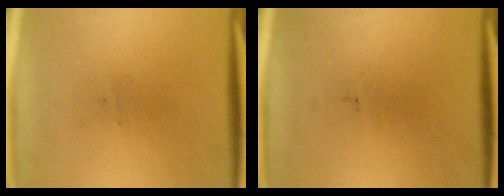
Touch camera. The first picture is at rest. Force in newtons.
{"total": 0.0}